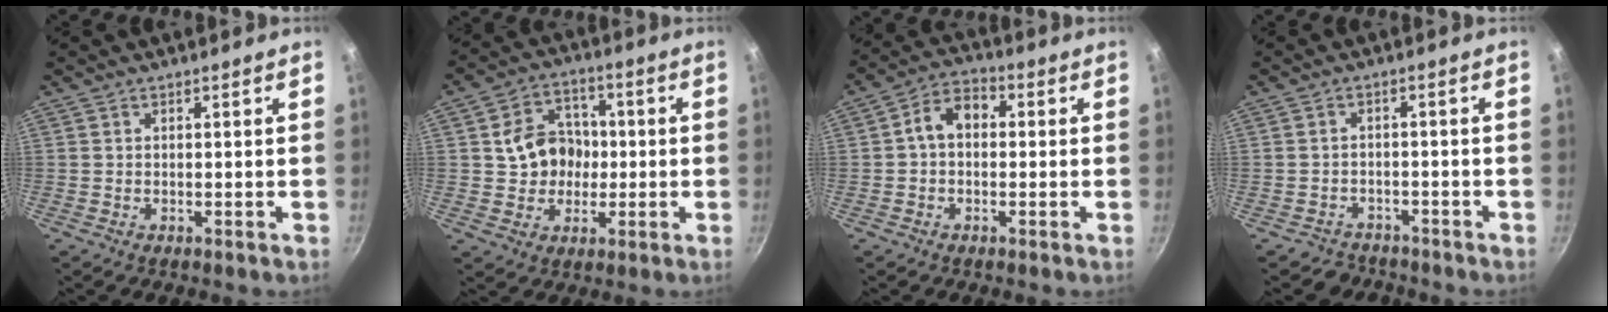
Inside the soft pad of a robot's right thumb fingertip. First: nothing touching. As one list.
[{"total": 10.4, "force": [0.2, 9.0, 5.3], "torque": [-0.053, 0.020, 0.000]}, {"total": 6.8, "force": [0.3, 4.9, 4.7], "torque": [-0.060, 0.023, -0.011]}, {"total": 4.2, "force": [-3.3, 2.6, -0.3], "torque": [0.025, 0.049, -0.052]}]